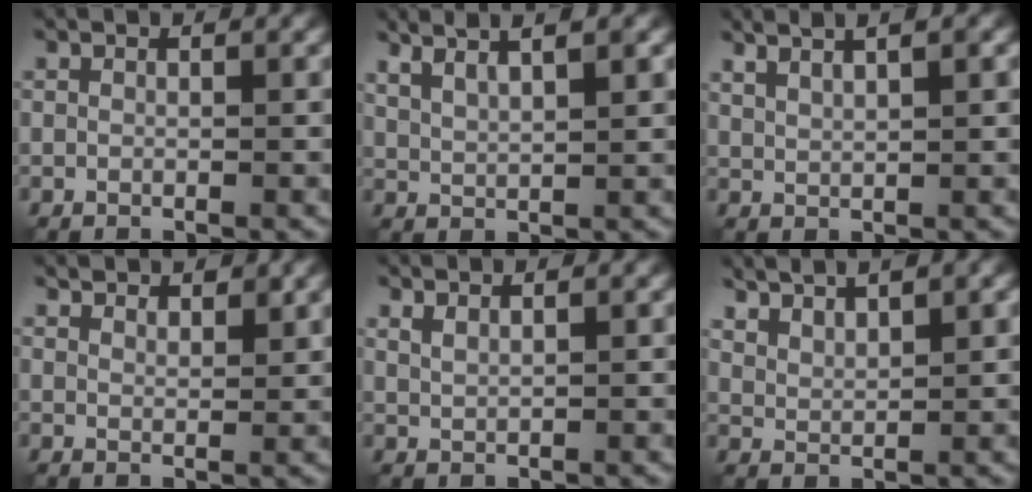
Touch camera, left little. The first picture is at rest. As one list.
[{"total": 5.7, "force": [3.6, 1.7, 4.0], "torque": [-0.051, 0.024, 0.039]}, {"total": 4.4, "force": [2.7, 1.4, 3.2], "torque": [-0.032, 0.018, 0.026]}, {"total": 2.8, "force": [2.5, 0.7, 1.0], "torque": [-0.011, -0.003, 0.039]}, {"total": 1.4, "force": [1.1, 0.4, 0.8], "torque": [-0.015, -0.001, 0.018]}, {"total": 4.1, "force": [3.5, 0.9, 2.0], "torque": [-0.034, 0.007, 0.054]}]